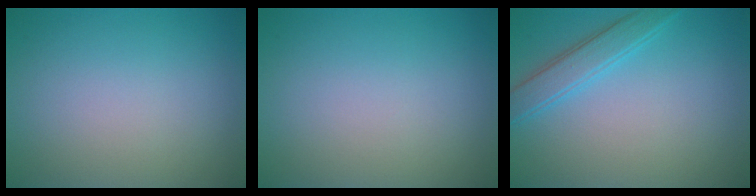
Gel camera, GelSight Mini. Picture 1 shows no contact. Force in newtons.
{"total": 0.0}
{"total": 2.8, "press": 2.8, "slide": 0.2}